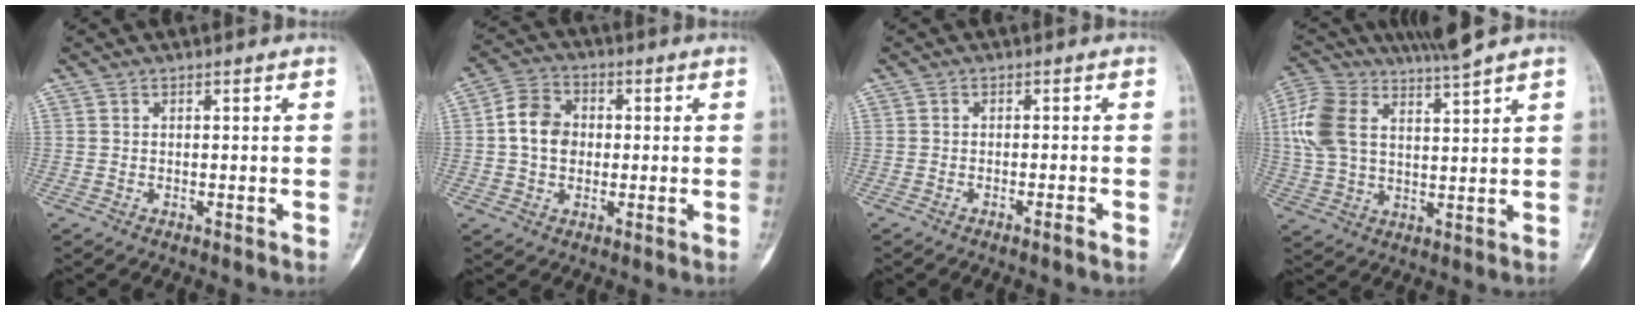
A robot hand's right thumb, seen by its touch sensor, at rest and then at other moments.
{"total": 8.0, "force": [0.2, 6.4, 4.9], "torque": [-0.071, 0.017, -0.004]}
{"total": 1.4, "force": [-1.0, -0.2, 1.0], "torque": [-0.018, 0.001, -0.021]}
{"total": 10.5, "force": [6.0, 3.2, 8.0], "torque": [-0.180, -0.006, 0.125]}